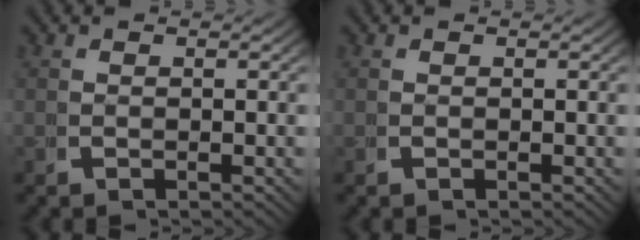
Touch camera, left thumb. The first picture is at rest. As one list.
[{"total": 0.0}]